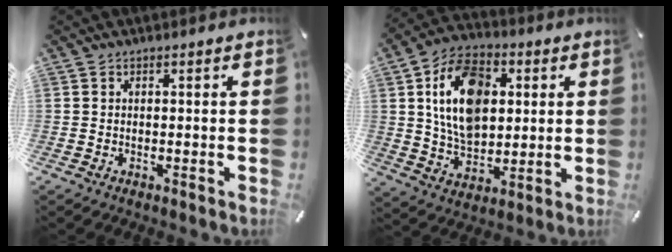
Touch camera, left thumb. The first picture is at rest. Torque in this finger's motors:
{"motor_torque": [0.63, 0.73, 1.93, -0.84, 0.48]}